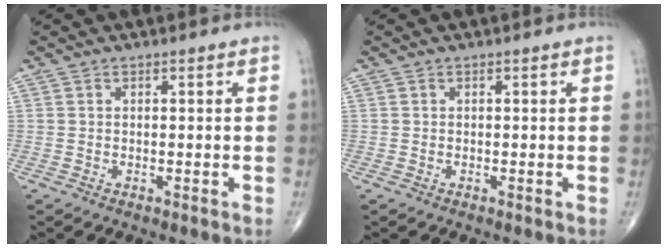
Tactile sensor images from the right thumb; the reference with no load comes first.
{"total": 0.0}